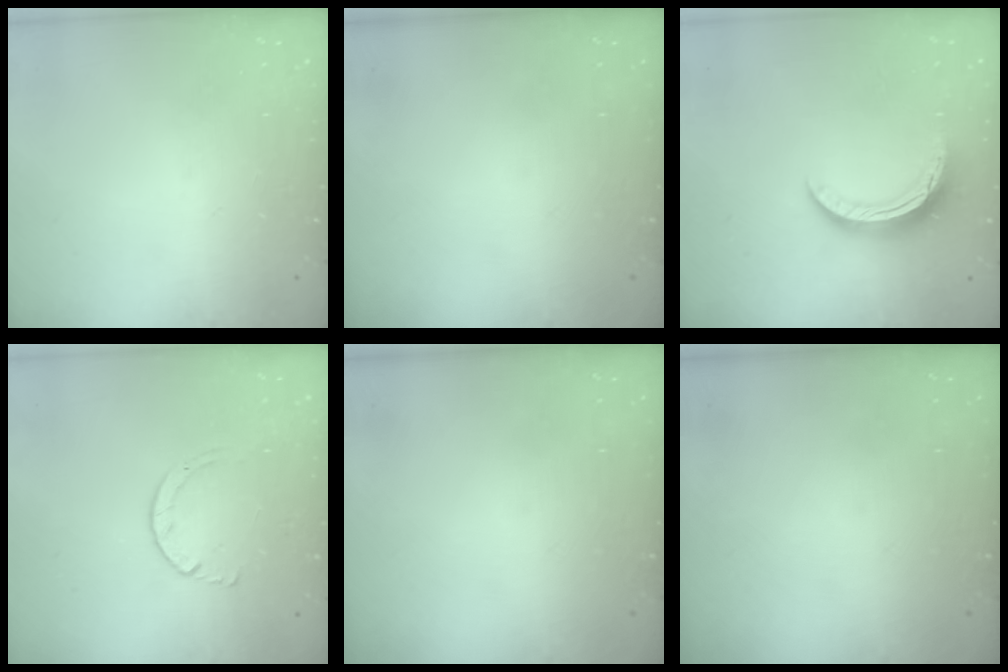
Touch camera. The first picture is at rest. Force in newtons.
{"total": 0.0}
{"total": 9.3, "press": 9.3, "slide": 0.3}
{"total": 2.7, "press": 2.7, "slide": 0.3}
{"total": 0.0}
{"total": 0.0}